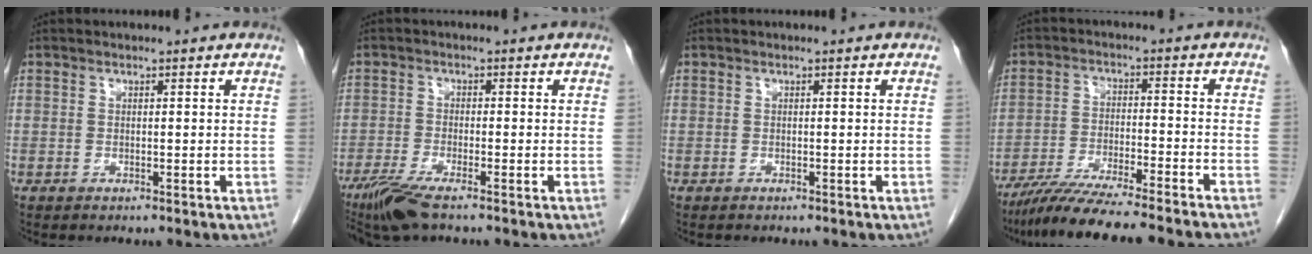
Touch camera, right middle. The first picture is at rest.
{"total": 5.8, "force": [-4.2, 0.5, 3.9], "torque": [-0.080, -0.017, -0.079]}
{"total": 0.0}
{"total": 13.2, "force": [-11.4, -0.7, 6.5], "torque": [-0.094, -0.026, -0.184]}